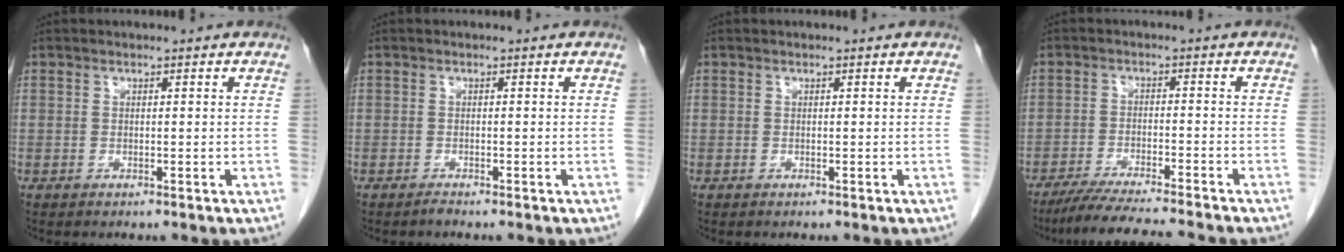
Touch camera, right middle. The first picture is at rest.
{"total": 0.6, "force": [-0.5, -0.1, 0.1], "torque": [-0.005, -0.001, -0.010]}
{"total": 0.0}
{"total": 11.2, "force": [-10.0, -0.7, 5.1], "torque": [-0.068, -0.022, -0.157]}